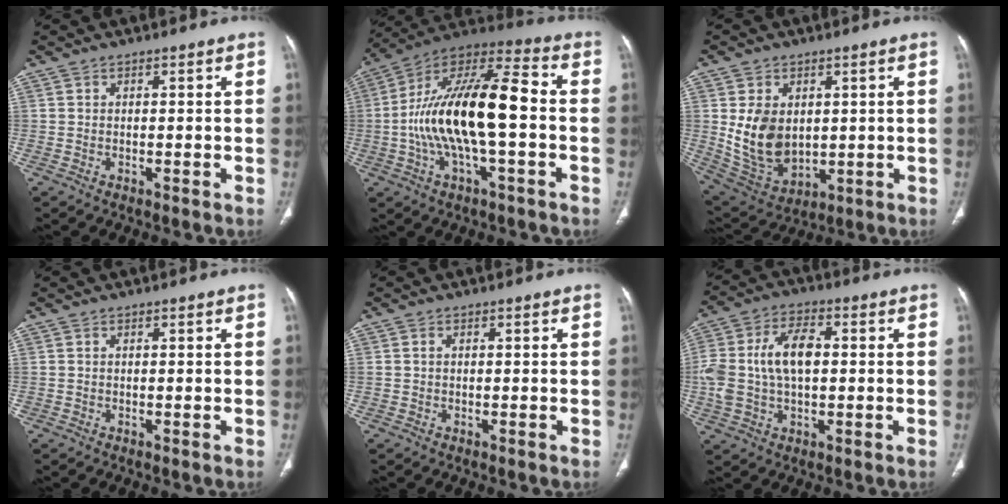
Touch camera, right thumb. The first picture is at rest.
{"total": 20.9, "force": [-2.0, 7.4, 19.4], "torque": [-0.363, 0.044, -0.039]}
{"total": 12.1, "force": [1.3, 8.6, 8.4], "torque": [-0.128, -0.015, 0.052]}
{"total": 0.0}
{"total": 0.7, "force": [0.0, 0.6, 0.4], "torque": [-0.010, 0.004, 0.003]}
{"total": 13.6, "force": [0.9, 7.9, 11.1], "torque": [-0.232, 0.024, 0.016]}